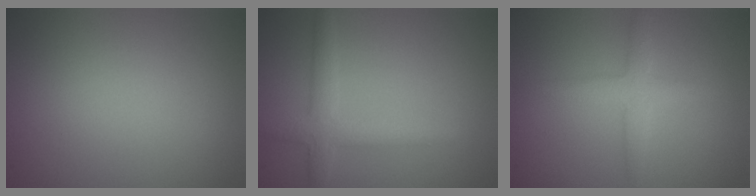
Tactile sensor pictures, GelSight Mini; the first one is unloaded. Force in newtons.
{"total": 2.8, "press": 2.8, "slide": 0.1}
{"total": 2.7, "press": 2.7, "slide": 0.1}